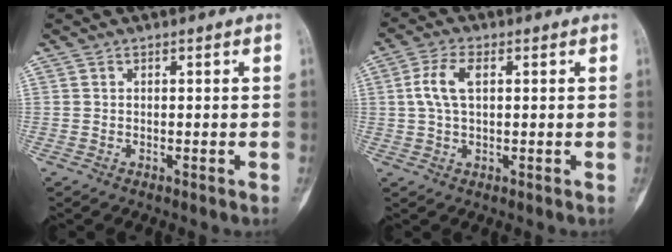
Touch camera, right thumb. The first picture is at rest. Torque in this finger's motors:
{"motor_torque": [0.35, 0.33, 0.31, -0.28, 0.02]}